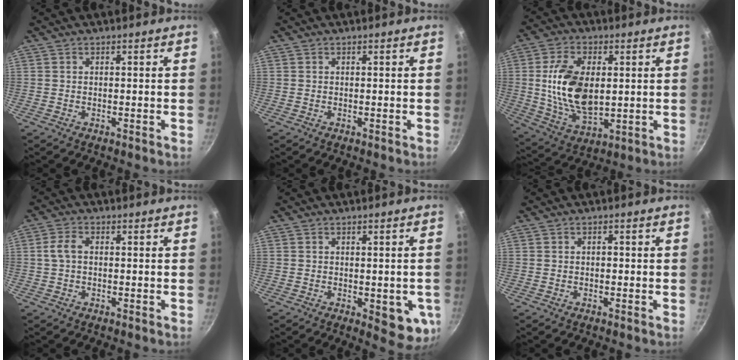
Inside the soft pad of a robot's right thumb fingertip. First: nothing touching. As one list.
[{"total": 0.0}, {"total": 15.4, "force": [1.6, 8.7, 12.7], "torque": [-0.228, -0.013, 0.039]}, {"total": 3.4, "force": [0.1, 2.2, 2.6], "torque": [-0.056, 0.009, -0.001]}, {"total": 7.4, "force": [-2.1, 3.2, 6.3], "torque": [-0.052, -0.005, -0.018]}, {"total": 0.6, "force": [-0.1, 0.4, 0.4], "torque": [-0.002, 0.005, -0.002]}]